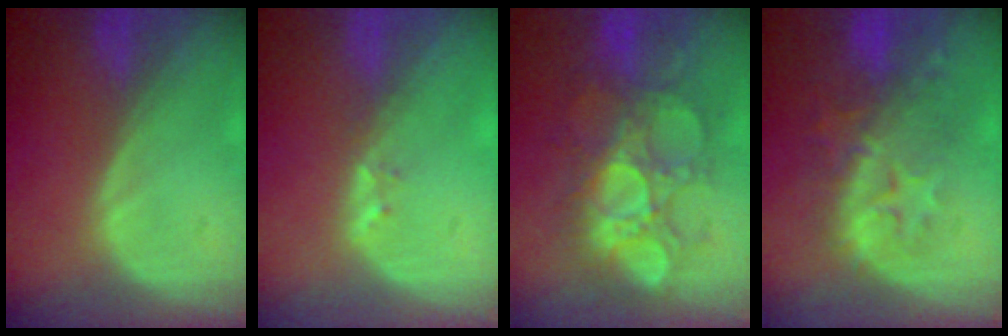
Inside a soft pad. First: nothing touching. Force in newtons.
{"total": 1.4, "press": 1.3, "slide": 0.7}
{"total": 9.6, "press": 9.6, "slide": 0.1}
{"total": 9.8, "press": 8.8, "slide": 4.3}